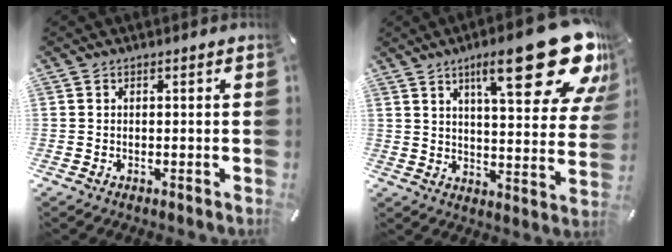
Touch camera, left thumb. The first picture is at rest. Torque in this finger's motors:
{"motor_torque": [1.09, 0.97, 1.68, -1.09, 0.48]}